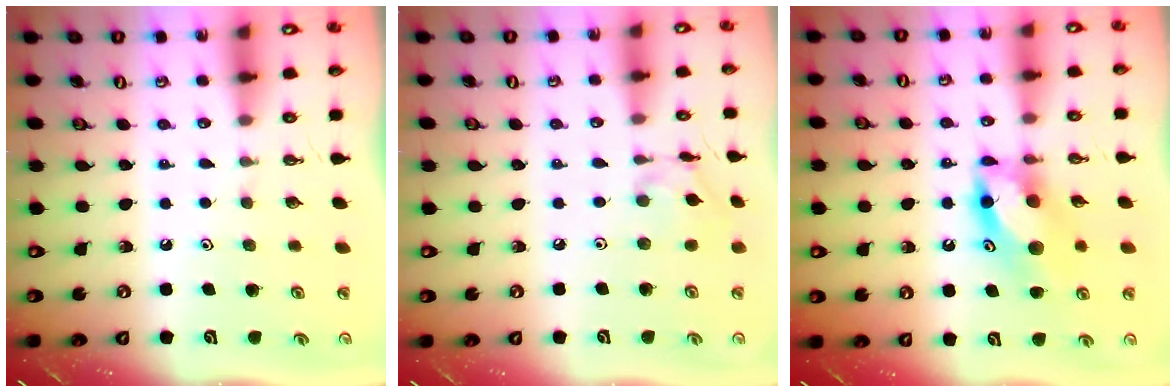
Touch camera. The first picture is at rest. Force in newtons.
{"total": 8.1, "press": 8.1, "slide": 0.4}
{"total": 13.6, "press": 13.6, "slide": 0.5}